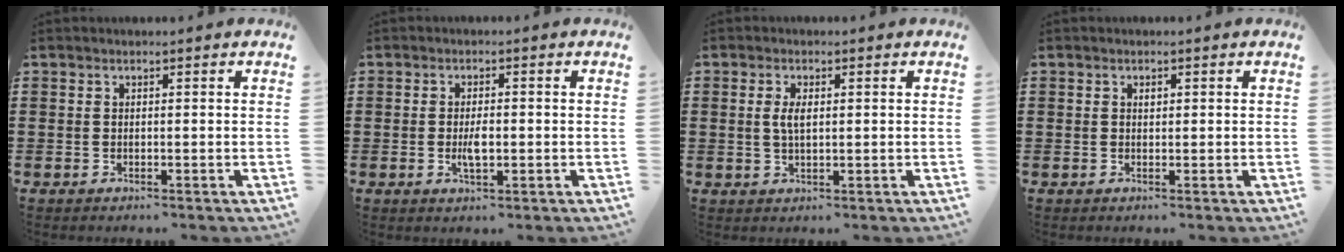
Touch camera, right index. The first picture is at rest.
{"total": 3.1, "force": [-0.4, 1.2, 2.8], "torque": [-0.059, -0.002, -0.010]}
{"total": 2.8, "force": [0.4, 1.1, 2.6], "torque": [-0.054, 0.004, 0.006]}
{"total": 0.6, "force": [0.1, 0.3, 0.4], "torque": [-0.010, 0.000, 0.003]}